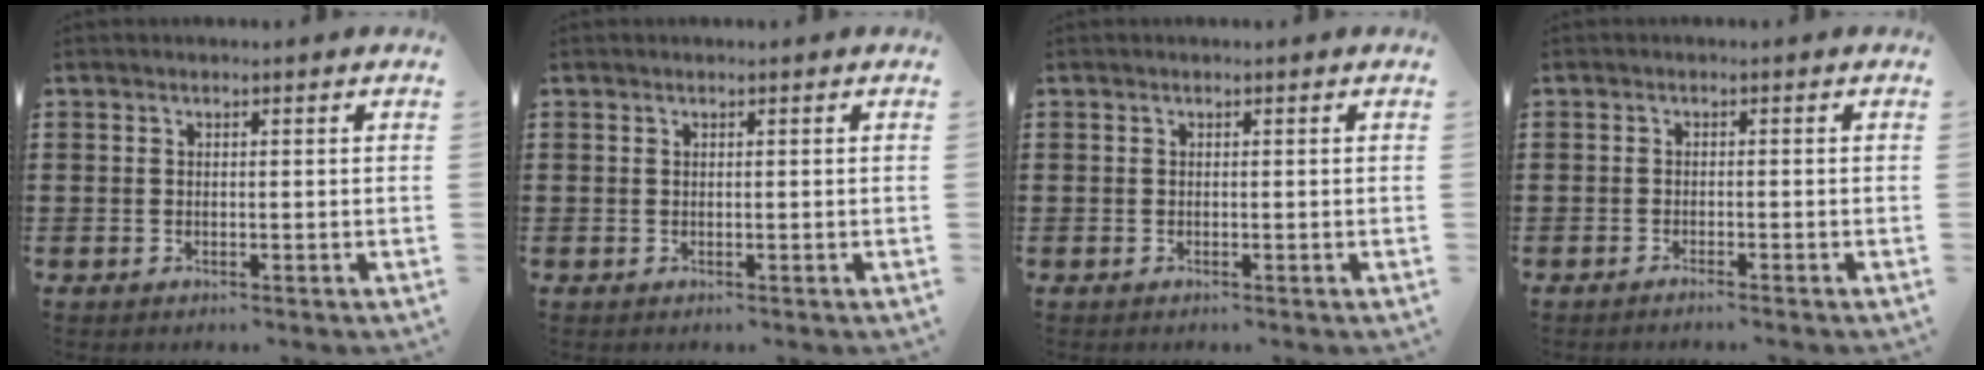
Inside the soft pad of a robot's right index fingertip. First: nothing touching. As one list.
[{"total": 0.0}, {"total": 0.0}, {"total": 1.1, "force": [-1.0, -0.2, 0.2], "torque": [-0.004, -0.003, -0.020]}]